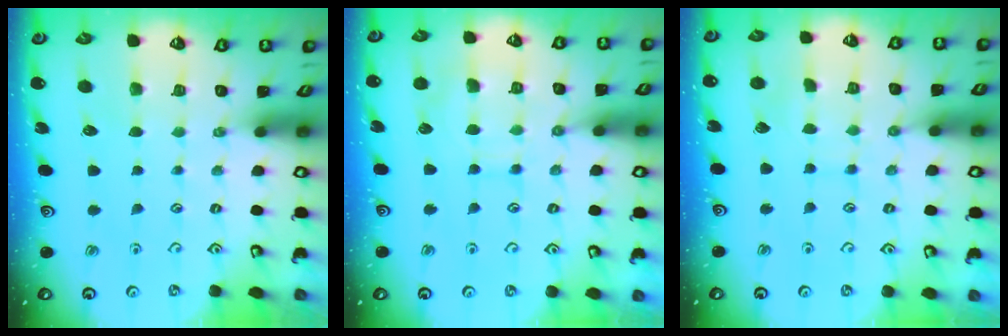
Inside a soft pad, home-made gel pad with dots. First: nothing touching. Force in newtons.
{"total": 8.4, "press": 8.3, "slide": 0.8}
{"total": 5.9, "press": 5.9, "slide": 0.2}